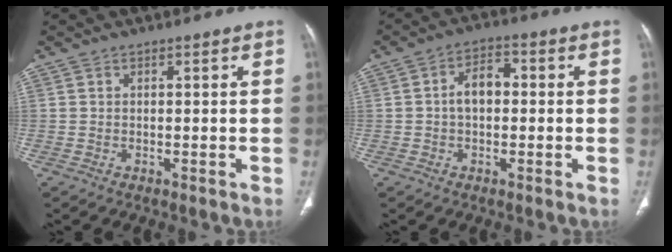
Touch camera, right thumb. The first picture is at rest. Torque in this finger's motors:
{"motor_torque": [0.84, 1.09, 0.80, 0.13, 0.06]}